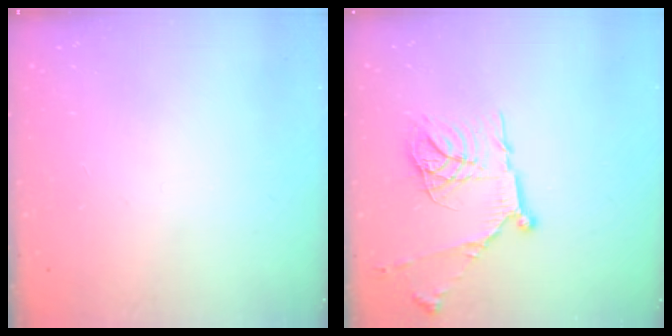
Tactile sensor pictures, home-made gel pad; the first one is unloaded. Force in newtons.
{"total": 17.9, "press": 17.8, "slide": 1.6}